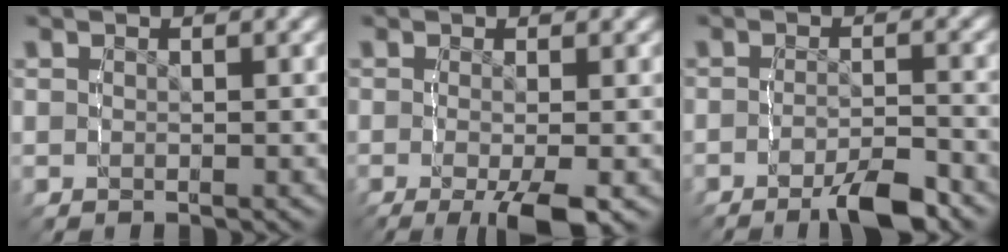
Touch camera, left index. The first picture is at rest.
{"total": 4.6, "force": [-2.5, 1.0, 3.8], "torque": [-0.060, -0.020, -0.032]}
{"total": 3.4, "force": [-2.5, 0.7, 2.1], "torque": [-0.034, 0.000, -0.049]}